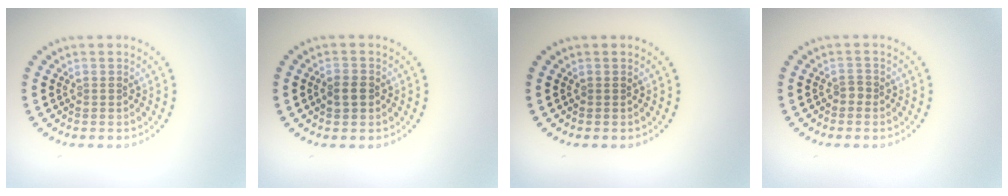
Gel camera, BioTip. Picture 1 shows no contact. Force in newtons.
{"total": 1.8, "press": 1.8, "slide": 0.2}
{"total": 0.0}
{"total": 0.8, "press": 0.5, "slide": 0.7}